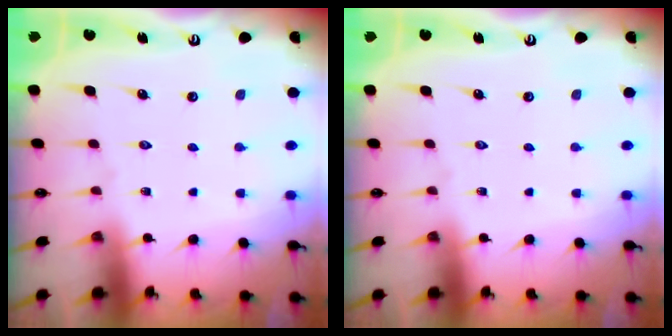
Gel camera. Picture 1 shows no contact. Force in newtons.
{"total": 0.0}